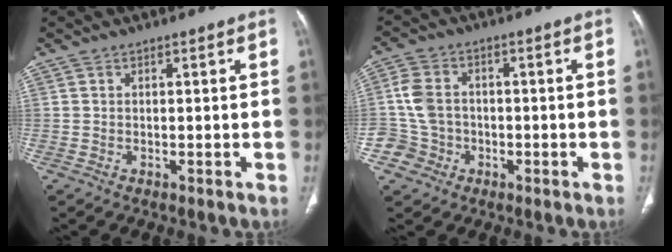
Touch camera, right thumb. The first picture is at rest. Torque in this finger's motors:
{"motor_torque": [0.55, 1.77, 0.87, 0.02, 0.03]}